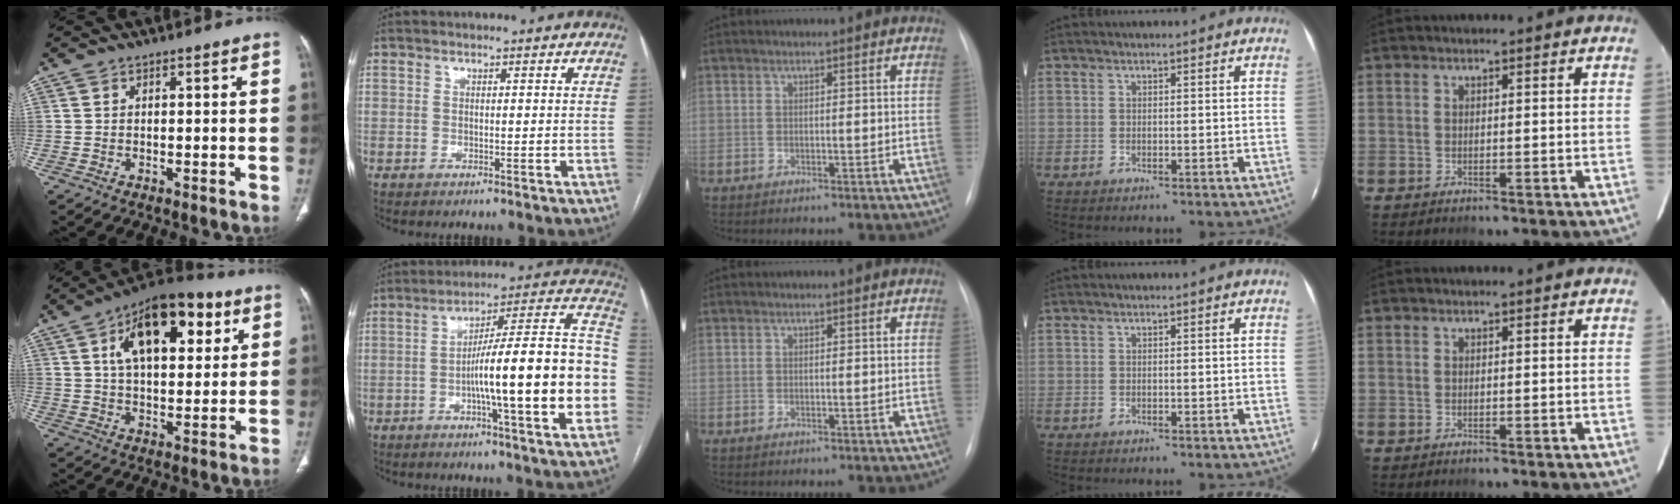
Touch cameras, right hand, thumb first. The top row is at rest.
{"thumb": {"total": 19.6, "force": [7.5, 9.9, 15.1], "torque": [-0.196, -0.004, 0.114]}, "index": {"total": 22.1, "force": [-4.1, 1.1, 21.7], "torque": [-0.249, 0.025, -0.063]}}